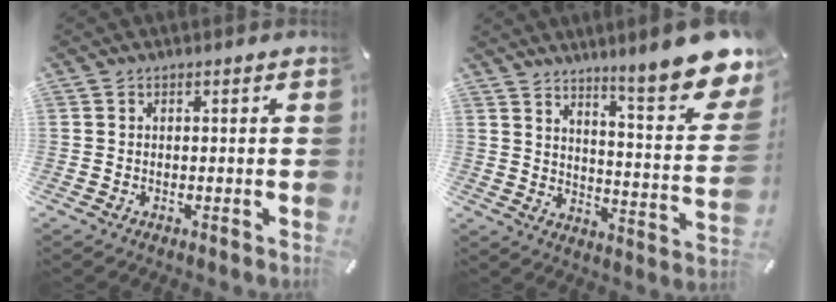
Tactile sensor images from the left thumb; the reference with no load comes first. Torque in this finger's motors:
{"motor_torque": [2.58, 2.43, 1.35, -1.42, 0.31]}